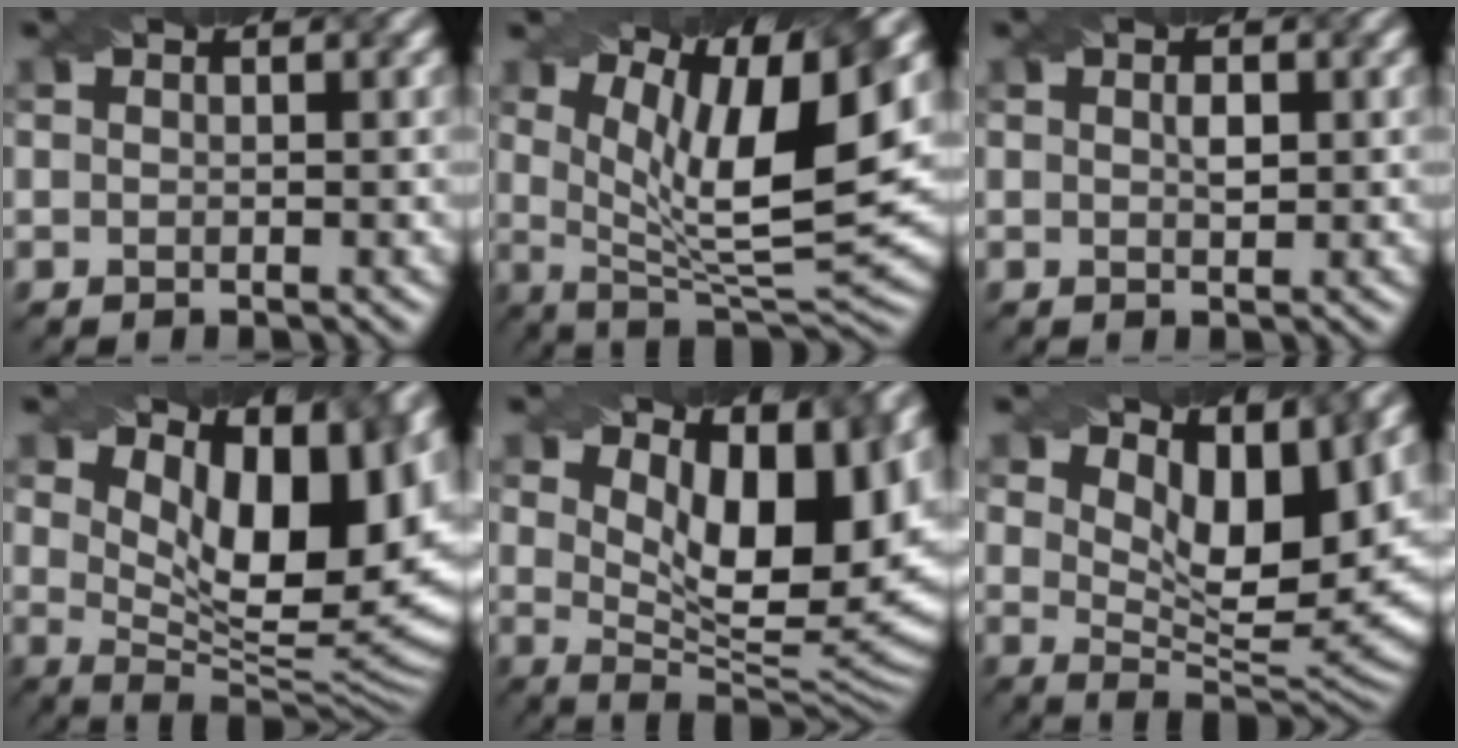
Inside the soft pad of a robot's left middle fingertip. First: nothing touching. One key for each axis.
{"total": 11.6, "fx": 4.6, "fy": 3.1, "fz": 10.2, "tx": -0.160, "ty": -0.002, "tz": 0.079}
{"total": 1.1, "fx": 0.4, "fy": 0.4, "fz": 0.9, "tx": -0.018, "ty": 0.002, "tz": 0.009}
{"total": 13.4, "fx": 5.4, "fy": 5.7, "fz": 10.9, "tx": -0.147, "ty": 0.000, "tz": 0.092}
{"total": 11.9, "fx": 4.8, "fy": 4.8, "fz": 9.8, "tx": -0.137, "ty": -0.004, "tz": 0.079}
{"total": 8.0, "fx": 4.2, "fy": 2.9, "fz": 6.1, "tx": -0.104, "ty": -0.010, "tz": 0.074}